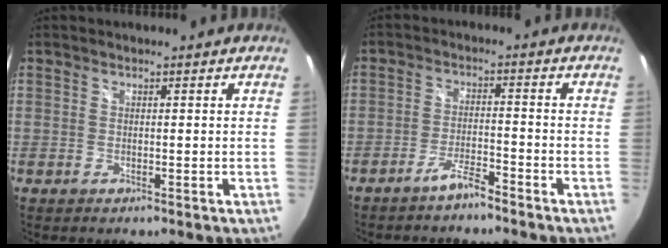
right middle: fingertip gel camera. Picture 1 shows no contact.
{"total": 3.9, "force": [-3.5, 0.3, 1.8], "torque": [-0.053, 0.005, -0.062]}